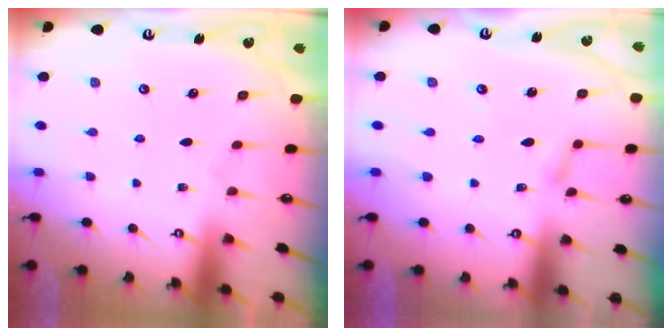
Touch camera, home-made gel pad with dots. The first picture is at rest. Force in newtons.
{"total": 3.1, "press": 3.1, "slide": 0.3}